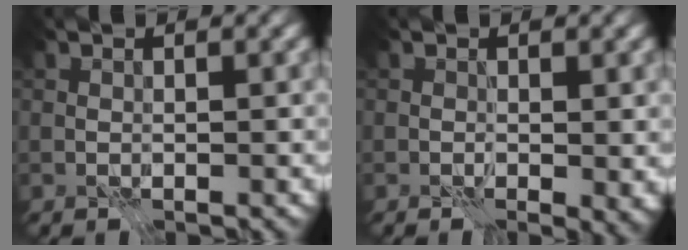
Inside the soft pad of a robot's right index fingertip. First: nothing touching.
{"total": 1.3, "force": [0.1, 0.6, 1.2], "torque": [-0.020, -0.003, 0.002]}